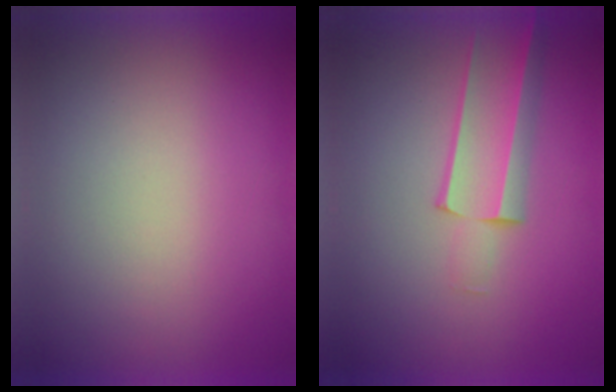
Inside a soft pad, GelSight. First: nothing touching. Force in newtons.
{"total": 3.0}